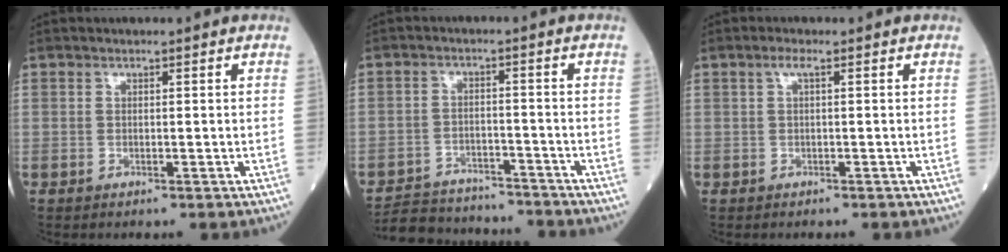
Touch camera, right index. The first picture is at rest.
{"total": 11.0, "force": [-10.5, 2.9, 1.6], "torque": [-0.026, 0.015, -0.160]}
{"total": 1.1, "force": [0.2, 0.2, 1.1], "torque": [-0.020, 0.004, 0.001]}